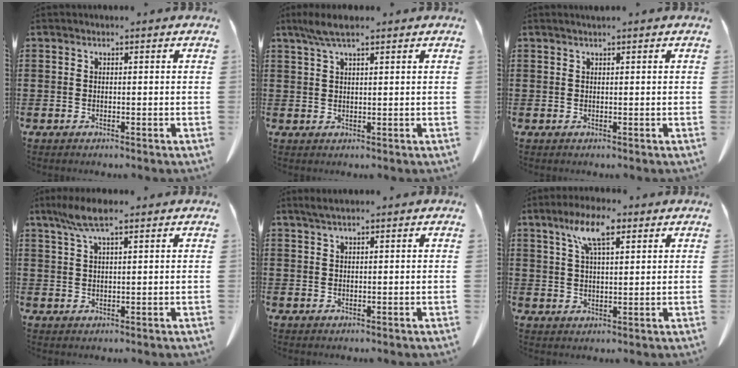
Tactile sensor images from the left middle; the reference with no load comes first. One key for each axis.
{"total": 4.1, "fx": 2.5, "fy": 0.6, "fz": 3.2, "tx": -0.065, "ty": 0.001, "tz": 0.046}
{"total": 0.6, "fx": 0.4, "fy": -0.1, "fz": 0.4, "tx": -0.008, "ty": -0.004, "tz": 0.009}
{"total": 5.6, "fx": 3.4, "fy": 1.0, "fz": 4.3, "tx": -0.091, "ty": 0.001, "tz": 0.062}
{"total": 1.6, "fx": 1.1, "fy": 0.1, "fz": 1.2, "tx": -0.025, "ty": -0.001, "tz": 0.020}
{"total": 7.7, "fx": 4.3, "fy": 2.3, "fz": 6.0, "tx": -0.128, "ty": 0.006, "tz": 0.076}